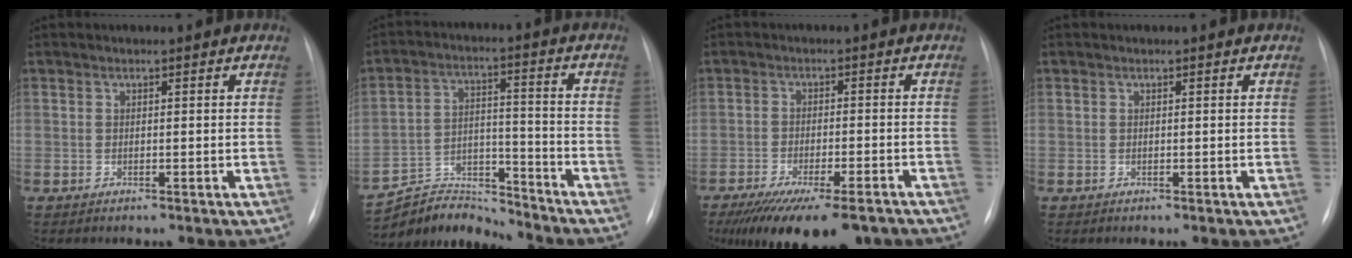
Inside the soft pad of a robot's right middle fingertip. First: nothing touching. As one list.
[{"total": 10.0, "force": [-9.9, 1.1, -1.0], "torque": [0.018, 0.033, -0.180]}, {"total": 16.5, "force": [-12.9, 4.0, 9.5], "torque": [-0.139, -0.022, -0.185]}, {"total": 0.0}]